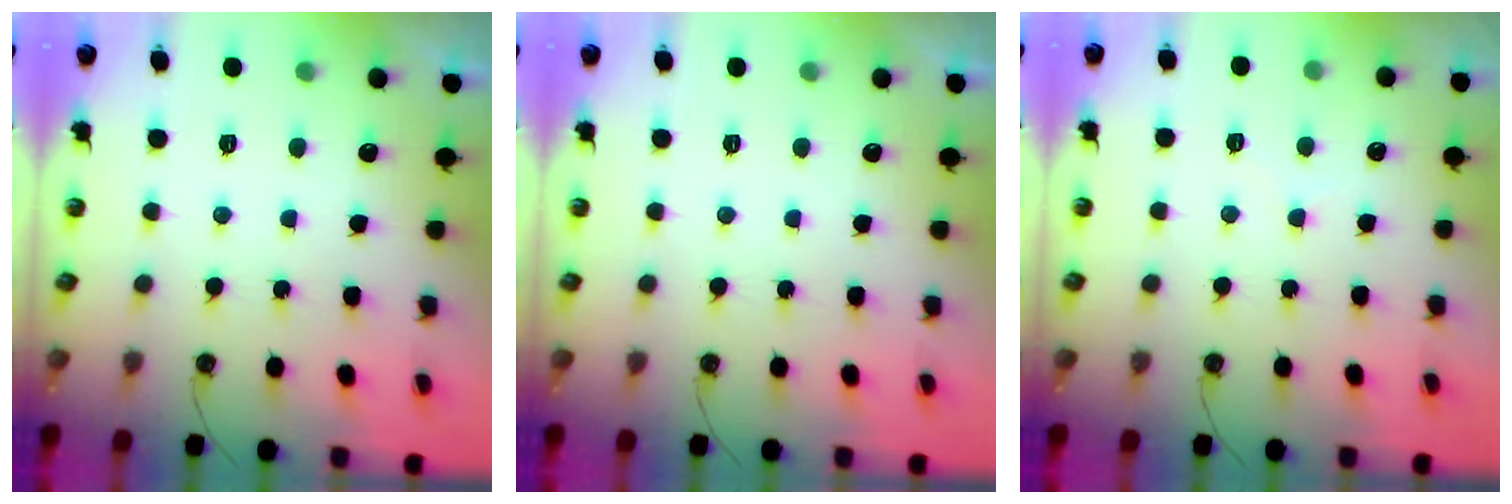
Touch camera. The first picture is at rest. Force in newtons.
{"total": 0.0}
{"total": 3.9, "press": 3.9, "slide": 0.5}